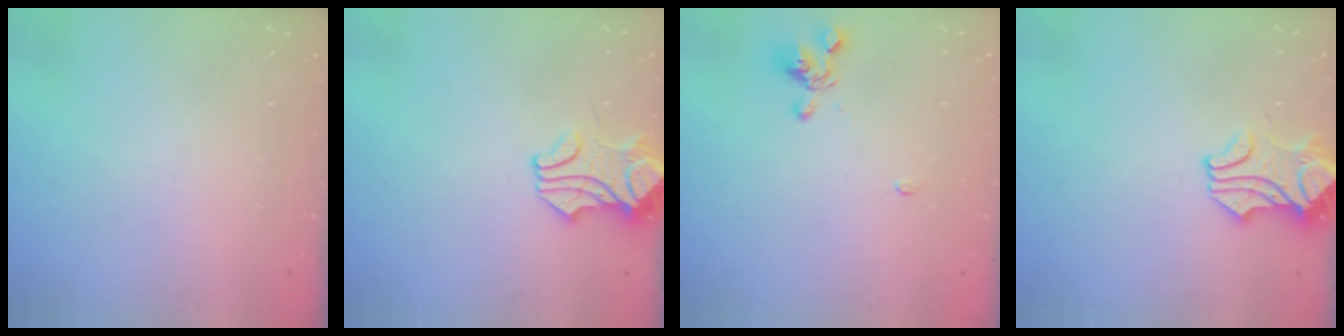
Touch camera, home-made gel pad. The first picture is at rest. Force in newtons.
{"total": 1.9, "press": 1.8, "slide": 0.8}
{"total": 2.2, "press": 2.0, "slide": 0.8}
{"total": 1.8, "press": 1.7, "slide": 0.5}